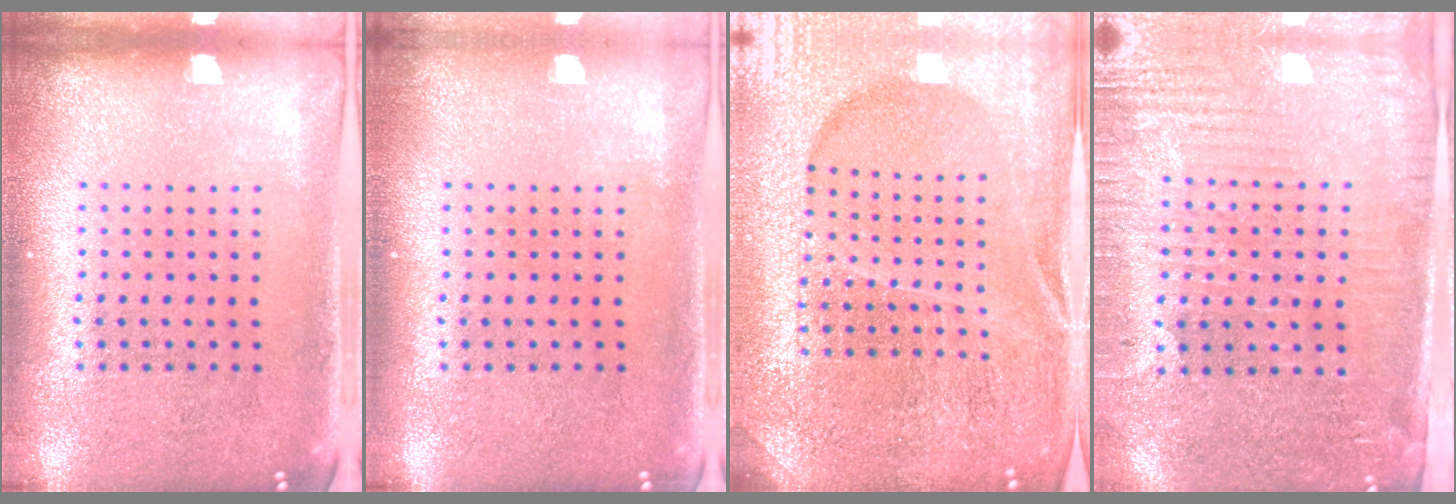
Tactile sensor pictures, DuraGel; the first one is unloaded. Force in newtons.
{"total": 0.8, "press": 0.7, "slide": 0.4}
{"total": 5.2, "press": 4.7, "slide": 2.1}
{"total": 3.5, "press": 3.3, "slide": 1.2}